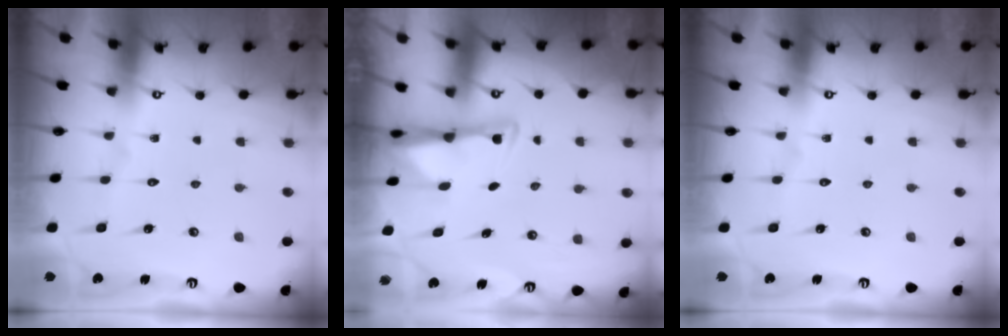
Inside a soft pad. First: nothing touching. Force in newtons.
{"total": 3.1, "press": 3.1, "slide": 0.5}
{"total": 0.0}